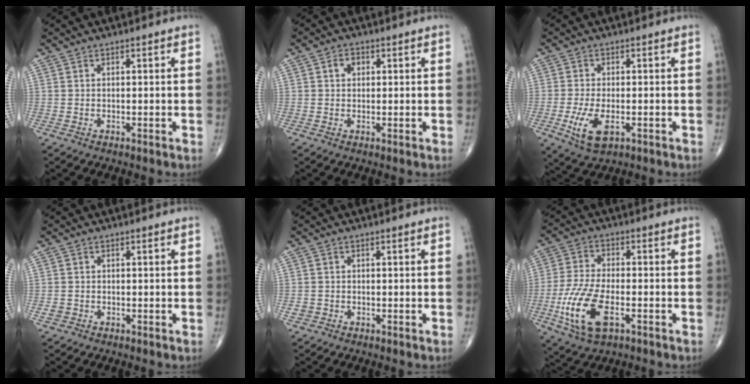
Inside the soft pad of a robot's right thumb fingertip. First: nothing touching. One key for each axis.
{"total": 2.2, "fx": 0.5, "fy": 1.8, "fz": 1.2, "tx": -0.013, "ty": 0.005, "tz": 0.007}
{"total": 7.0, "fx": -2.2, "fy": 3.4, "fz": 5.7, "tx": -0.117, "ty": -0.005, "tz": -0.032}
{"total": 1.3, "fx": -0.6, "fy": 1.1, "fz": 0.4, "tx": -0.005, "ty": 0.005, "tz": -0.010}
{"total": 1.4, "fx": -0.6, "fy": 1.3, "fz": 0.4, "tx": -0.002, "ty": 0.006, "tz": -0.012}
{"total": 13.1, "fx": -4.4, "fy": 6.1, "fz": 10.8, "tx": -0.230, "ty": 0.008, "tz": -0.079}